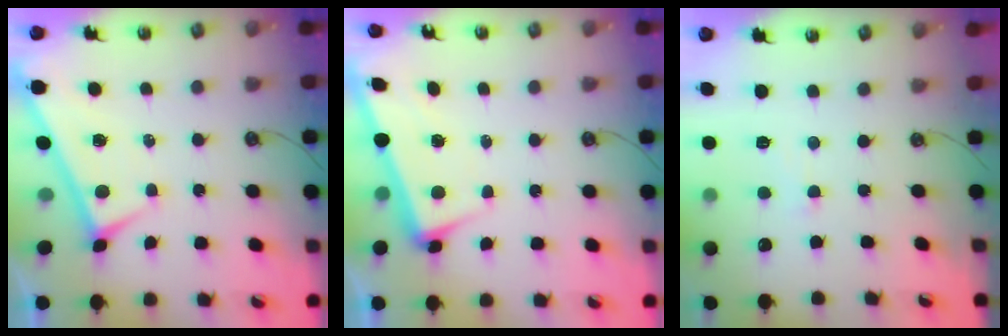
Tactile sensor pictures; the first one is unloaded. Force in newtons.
{"total": 3.1, "press": 3.0, "slide": 0.8}
{"total": 1.2, "press": 0.9, "slide": 0.7}